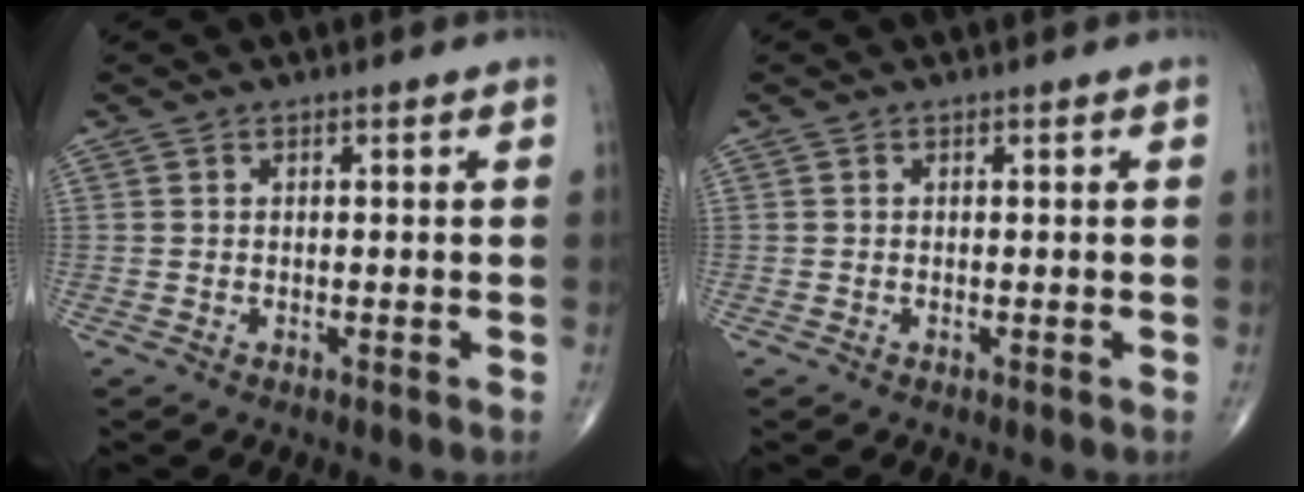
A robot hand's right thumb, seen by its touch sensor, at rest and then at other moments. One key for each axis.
{"total": 0.0}